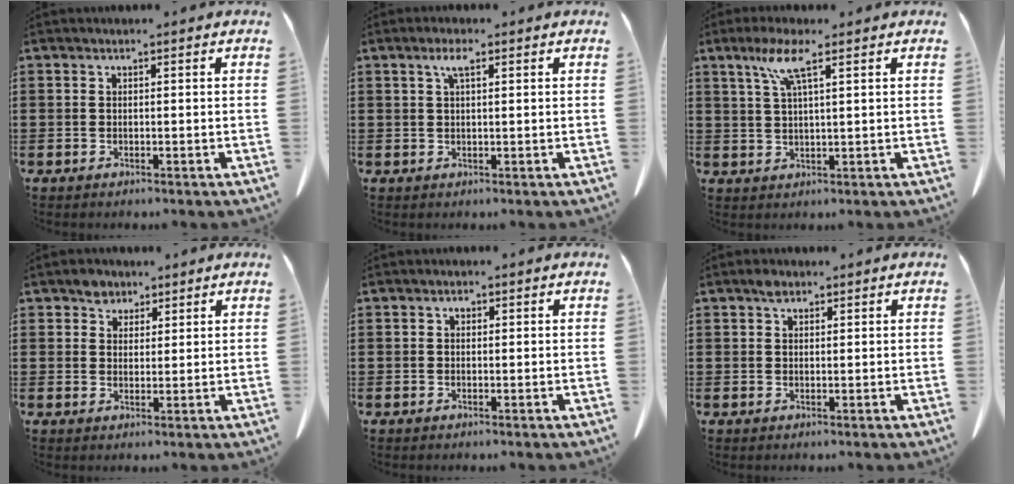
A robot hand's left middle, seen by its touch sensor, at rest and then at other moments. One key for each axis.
{"total": 2.7, "fx": 1.2, "fy": 0.7, "fz": 2.3, "tx": -0.049, "ty": 0.008, "tz": 0.018}
{"total": 5.6, "fx": 3.0, "fy": 0.6, "fz": 4.7, "tx": -0.100, "ty": 0.006, "tz": 0.049}
{"total": 3.2, "fx": 2.4, "fy": 2.0, "fz": 0.5, "tx": -0.011, "ty": 0.005, "tz": 0.045}
{"total": 0.6, "fx": 0.1, "fy": 0.5, "fz": 0.4, "tx": -0.010, "ty": 0.003, "tz": 0.002}
{"total": 1.6, "fx": 1.0, "fy": 0.8, "fz": 0.9, "tx": -0.012, "ty": 0.001, "tz": 0.017}